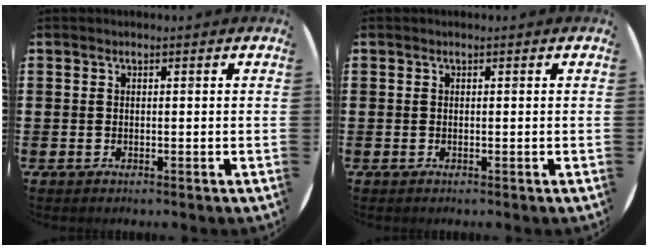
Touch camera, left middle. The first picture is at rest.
{"total": 0.0}